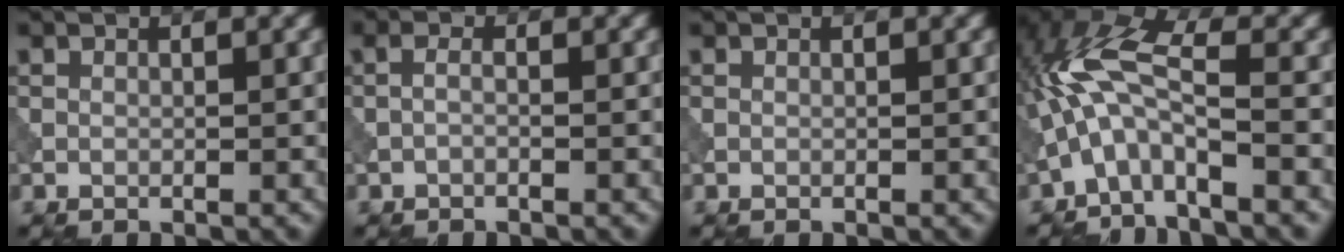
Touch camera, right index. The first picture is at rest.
{"total": 1.0, "force": [-0.6, 0.2, 0.8], "torque": [-0.013, 0.004, -0.017]}
{"total": 0.0}
{"total": 6.8, "force": [-1.5, 2.2, 6.2], "torque": [-0.136, 0.023, -0.044]}